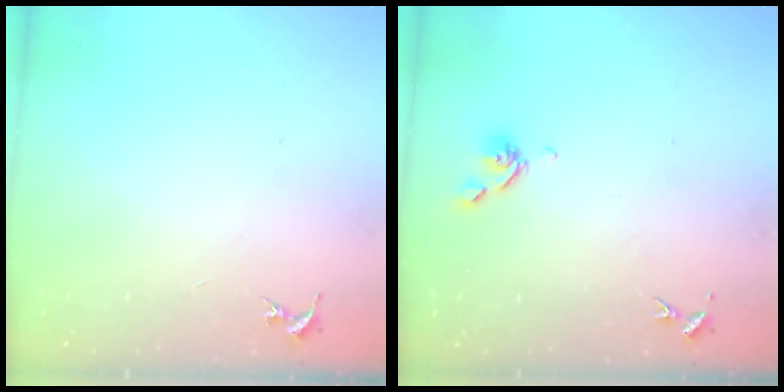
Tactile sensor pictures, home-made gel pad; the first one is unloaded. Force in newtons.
{"total": 6.7, "press": 6.6, "slide": 1.5}